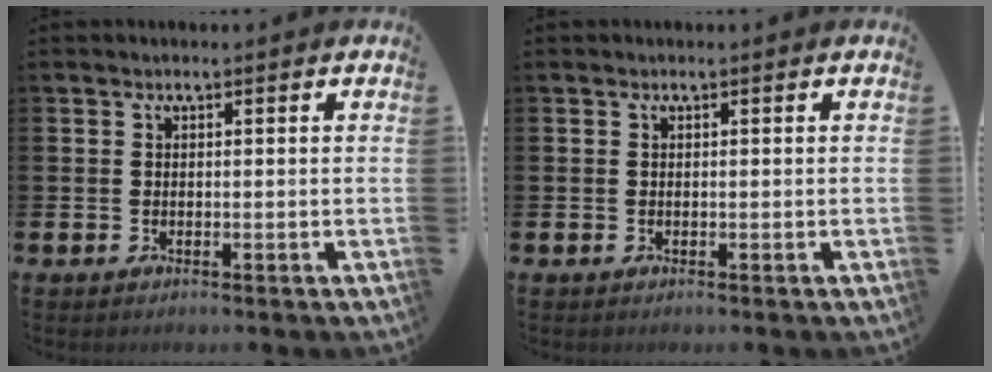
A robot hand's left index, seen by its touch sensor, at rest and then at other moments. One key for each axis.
{"total": 0.0}